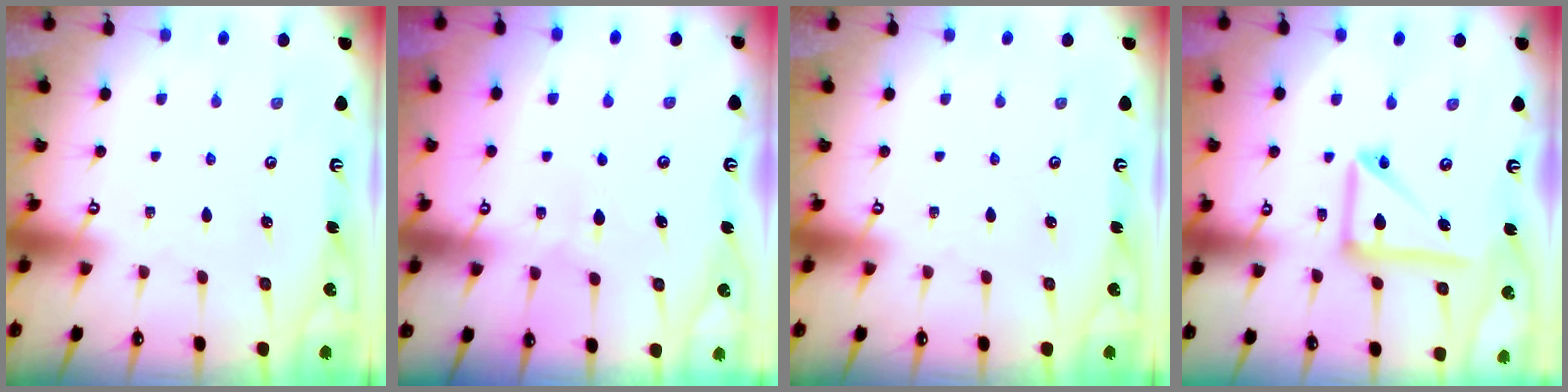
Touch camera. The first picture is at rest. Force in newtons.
{"total": 5.5, "press": 5.5, "slide": 0.3}
{"total": 0.0}
{"total": 14.0, "press": 13.9, "slide": 1.4}